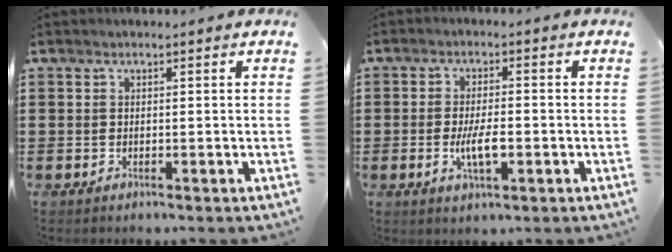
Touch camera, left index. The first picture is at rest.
{"total": 5.2, "force": [-1.2, 1.7, 4.8], "torque": [-0.094, -0.001, -0.023]}